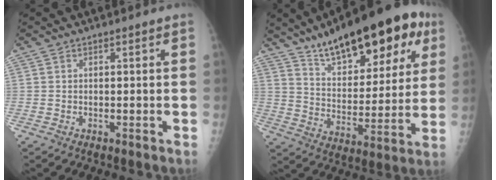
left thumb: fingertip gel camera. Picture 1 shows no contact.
{"total": 23.6, "force": [14.3, 9.8, 16.0], "torque": [-0.191, -0.035, 0.221]}